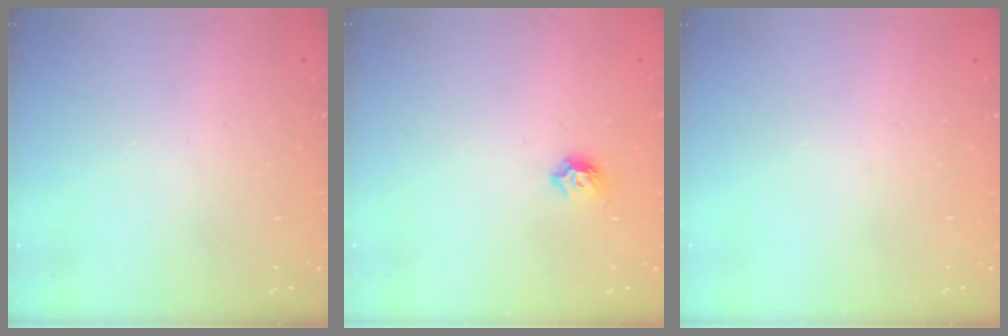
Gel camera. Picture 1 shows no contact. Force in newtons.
{"total": 4.4, "press": 4.3, "slide": 0.9}
{"total": 0.0}